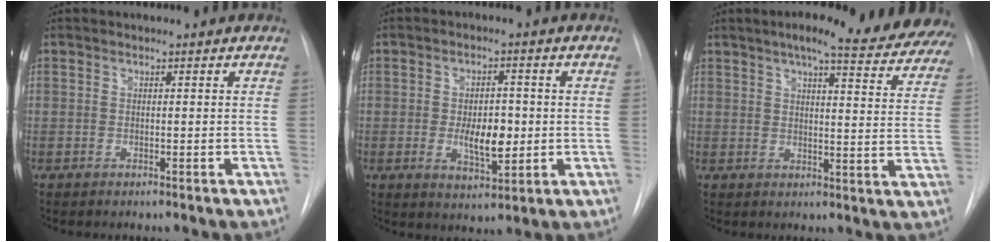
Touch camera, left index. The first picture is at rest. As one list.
[{"total": 6.6, "force": [-0.9, 3.7, 5.5], "torque": [-0.081, -0.006, -0.005]}, {"total": 21.1, "force": [18.4, 2.8, 10.0], "torque": [-0.128, -0.037, 0.204]}]